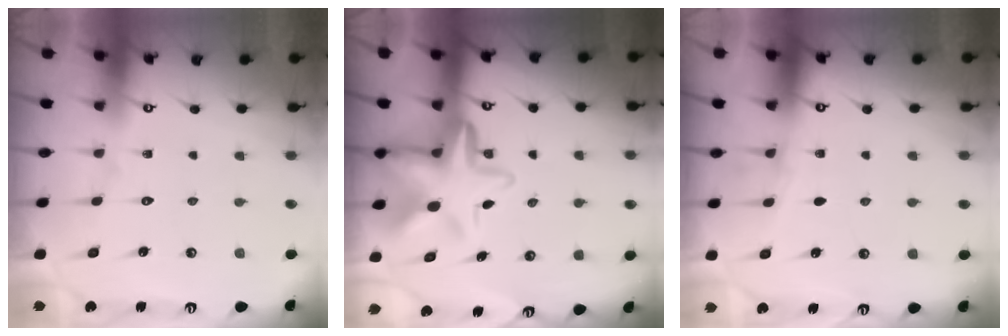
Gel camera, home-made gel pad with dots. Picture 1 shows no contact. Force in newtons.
{"total": 10.7, "press": 10.5, "slide": 2.1}
{"total": 2.7, "press": 2.6, "slide": 0.7}